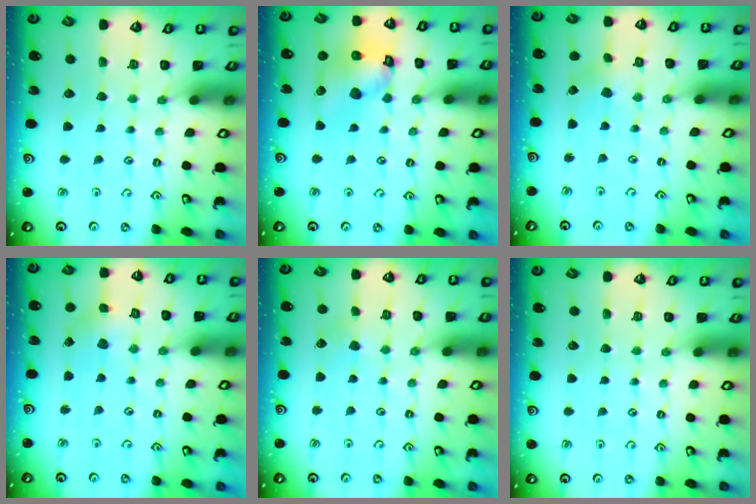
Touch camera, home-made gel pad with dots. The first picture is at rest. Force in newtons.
{"total": 13.0, "press": 12.9, "slide": 1.5}
{"total": 2.2, "press": 2.2, "slide": 0.3}
{"total": 2.8, "press": 2.7, "slide": 0.4}
{"total": 2.1, "press": 2.1, "slide": 0.3}
{"total": 0.0}